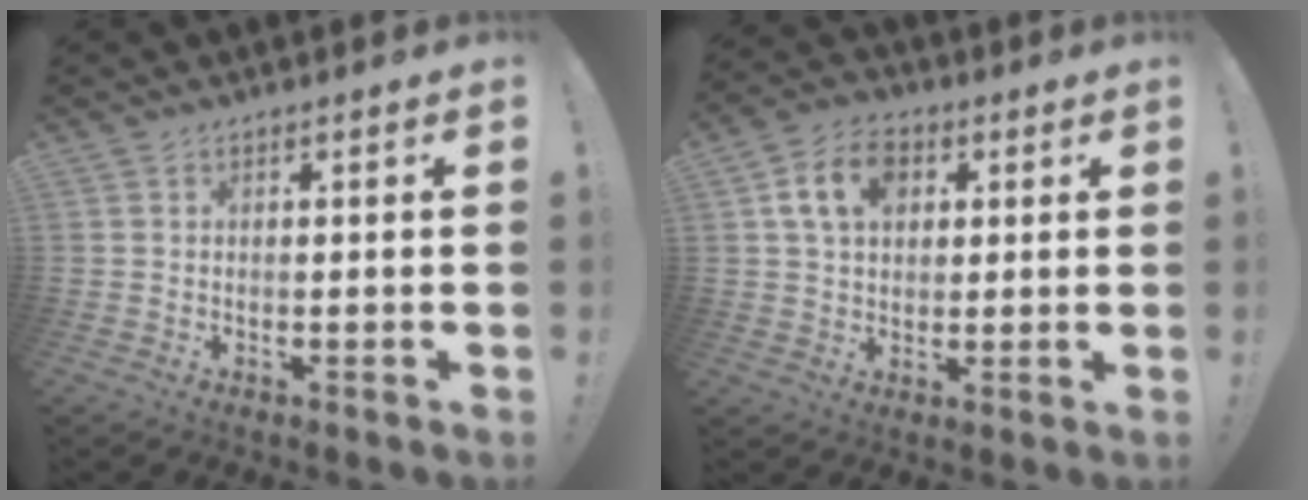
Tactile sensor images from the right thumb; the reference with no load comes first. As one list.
[{"total": 11.0, "force": [3.6, 8.0, 6.6], "torque": [-0.104, 0.007, 0.071]}]